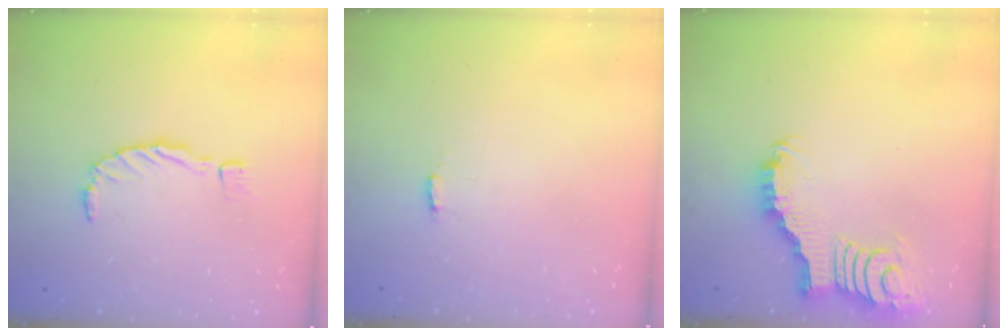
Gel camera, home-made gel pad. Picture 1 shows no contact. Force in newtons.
{"total": 3.0, "press": 2.9, "slide": 0.5}
{"total": 4.7, "press": 4.6, "slide": 0.4}